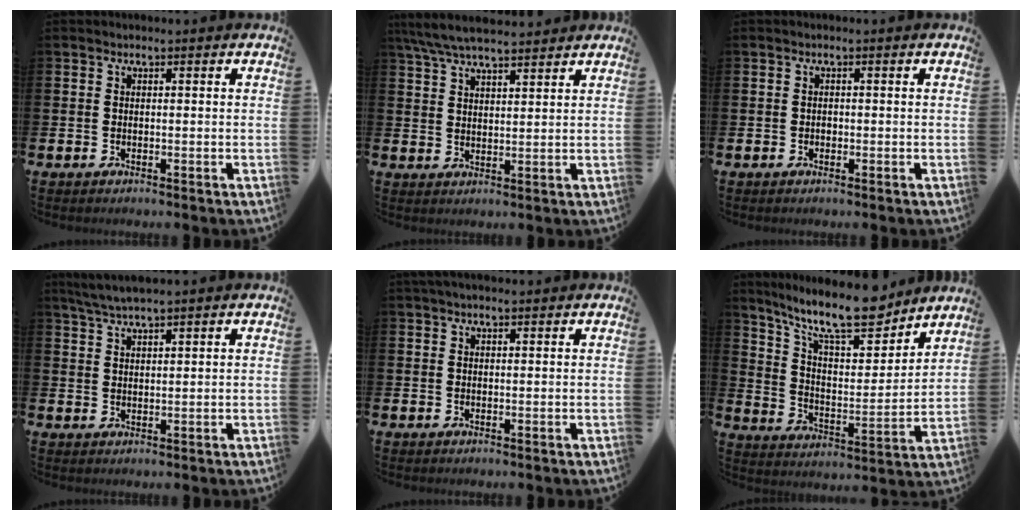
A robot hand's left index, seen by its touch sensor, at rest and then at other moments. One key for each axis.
{"total": 6.3, "fx": 5.8, "fy": 1.1, "fz": 2.2, "tx": -0.066, "ty": -0.018, "tz": 0.108}
{"total": 0.5, "fx": -0.2, "fy": 0.4, "fz": 0.2, "tx": -0.011, "ty": 0.007, "tz": -0.003}
{"total": 3.7, "fx": 3.3, "fy": 0.1, "fz": 1.6, "tx": -0.046, "ty": -0.001, "tz": 0.062}
{"total": 1.4, "fx": 1.2, "fy": 0.2, "fz": 0.7, "tx": -0.006, "ty": -0.001, "tz": 0.019}
{"total": 13.7, "fx": 11.7, "fy": 3.2, "fz": 6.4, "tx": -0.145, "ty": -0.066, "tz": 0.205}